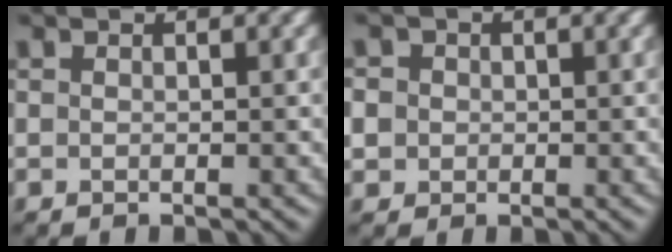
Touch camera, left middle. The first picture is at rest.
{"total": 2.8, "force": [0.8, 2.6, 0.7], "torque": [-0.007, 0.024, -0.009]}